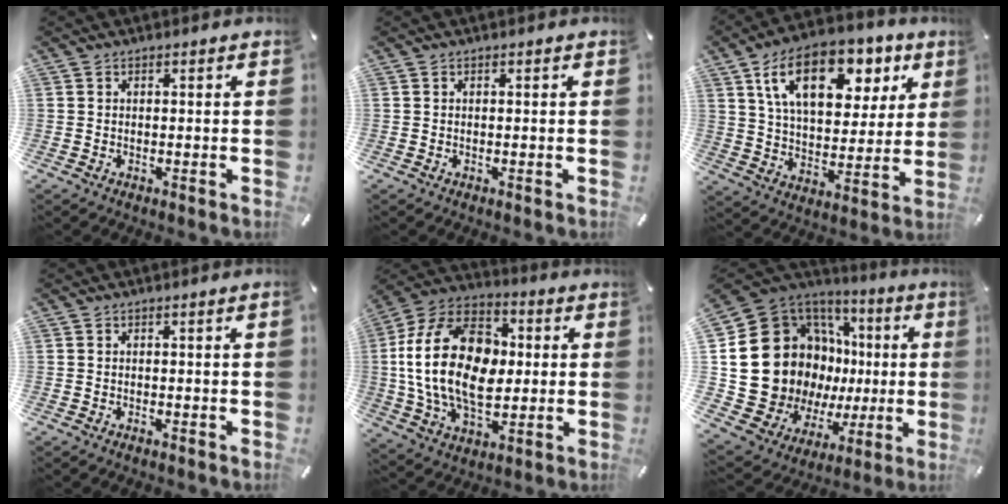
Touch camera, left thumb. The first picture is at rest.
{"total": 0.0}
{"total": 18.9, "force": [9.4, 11.0, 12.2], "torque": [-0.201, -0.027, 0.160]}
{"total": 1.1, "force": [-0.2, -0.1, 1.0], "torque": [-0.016, -0.006, -0.002]}
{"total": 21.9, "force": [0.0, 15.3, 15.7], "torque": [-0.317, 0.012, -0.002]}
{"total": 22.0, "force": [1.4, 18.3, 12.1], "torque": [-0.208, -0.056, 0.073]}